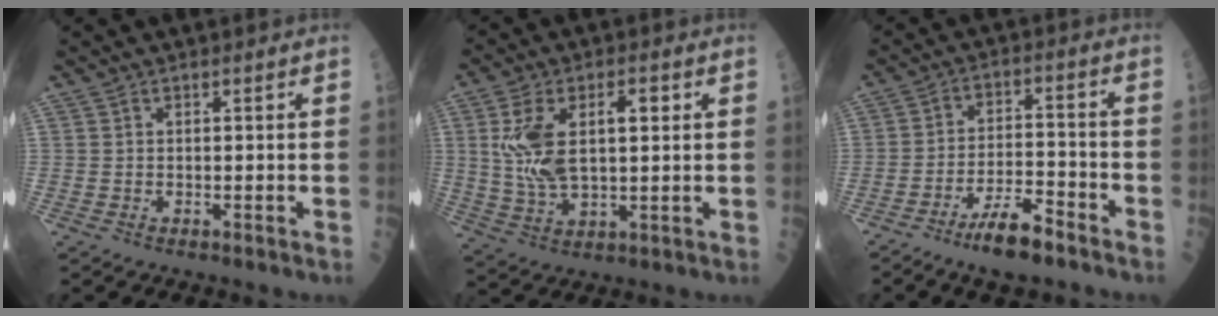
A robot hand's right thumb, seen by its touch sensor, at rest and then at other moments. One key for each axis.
{"total": 13.2, "fx": 2.6, "fy": 6.4, "fz": 11.2, "tx": -0.217, "ty": 0.010, "tz": 0.056}
{"total": 8.9, "fx": -6.2, "fy": 2.3, "fz": 5.9, "tx": -0.103, "ty": 0.042, "tz": -0.106}